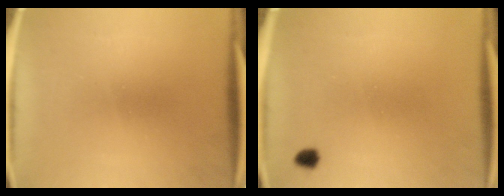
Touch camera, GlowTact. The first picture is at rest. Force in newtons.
{"total": 1.4}